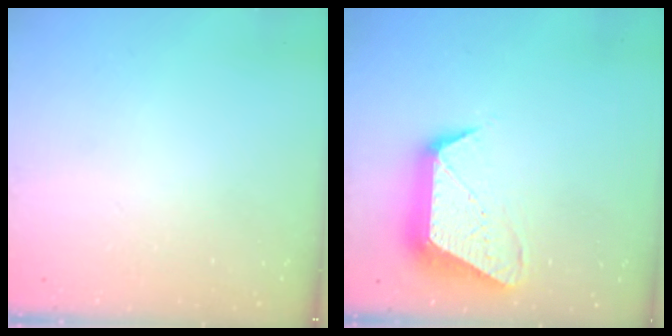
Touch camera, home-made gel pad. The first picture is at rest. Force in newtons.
{"total": 12.8, "press": 12.8, "slide": 0.6}